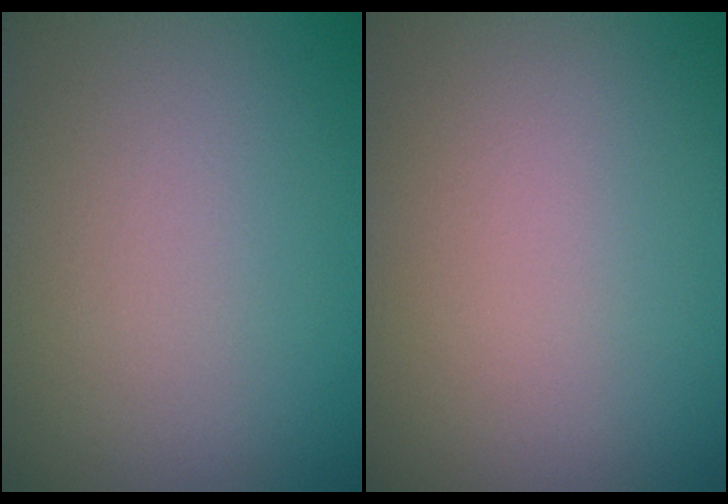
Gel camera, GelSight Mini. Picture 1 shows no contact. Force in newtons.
{"total": 0.0}